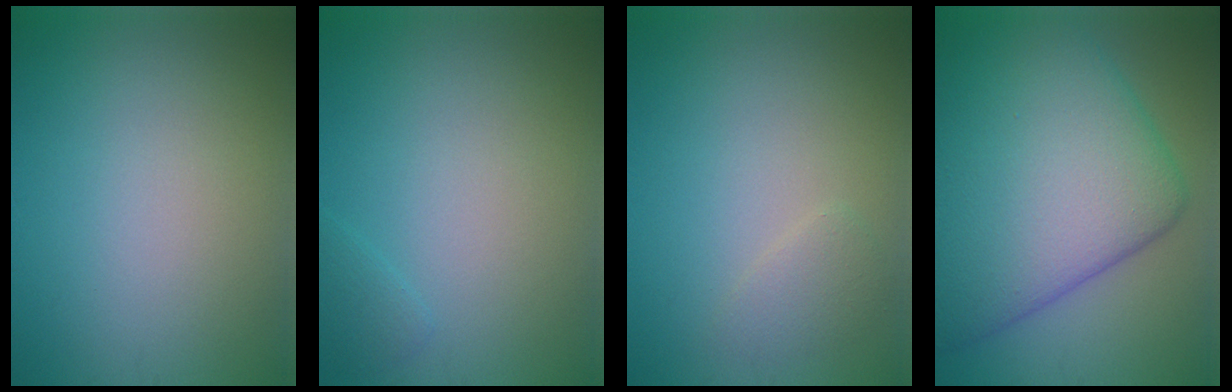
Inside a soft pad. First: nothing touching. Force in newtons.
{"total": 0.9, "press": 0.9, "slide": 0.1}
{"total": 1.3, "press": 1.3, "slide": 0.1}
{"total": 14.2, "press": 14.2, "slide": 0.2}